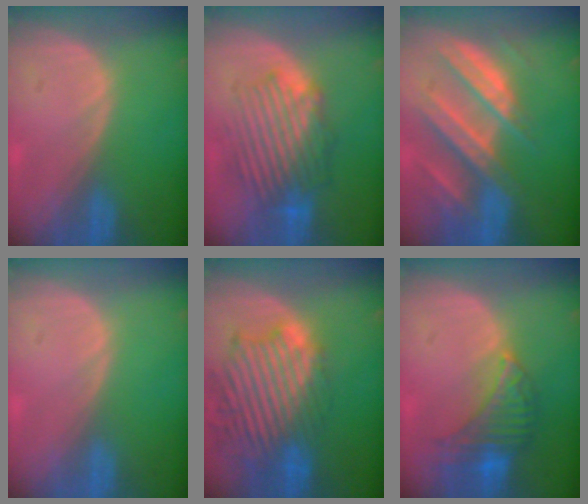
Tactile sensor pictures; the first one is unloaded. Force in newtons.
{"total": 8.9, "press": 8.6, "slide": 2.2}
{"total": 10.3, "press": 9.2, "slide": 4.8}
{"total": 0.0}
{"total": 13.8, "press": 11.7, "slide": 7.3}
{"total": 8.0, "press": 7.1, "slide": 3.8}